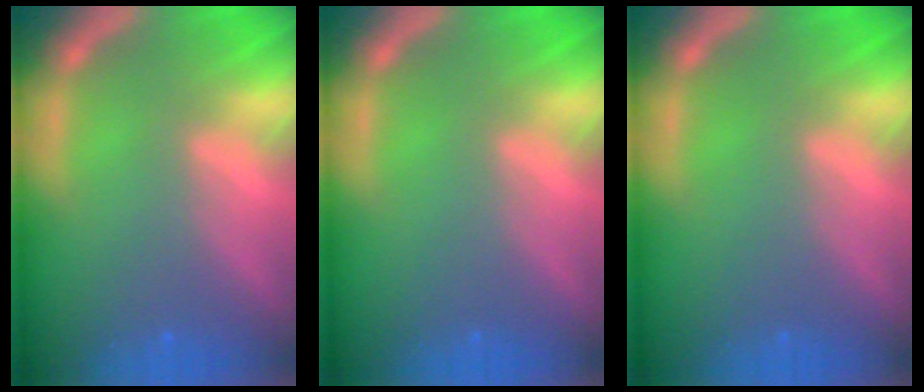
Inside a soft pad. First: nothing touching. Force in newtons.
{"total": 0.0}
{"total": 0.0}